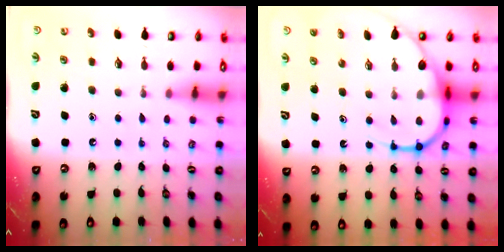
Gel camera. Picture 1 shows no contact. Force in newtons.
{"total": 13.8, "press": 13.8, "slide": 1.2}